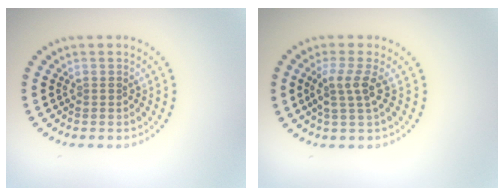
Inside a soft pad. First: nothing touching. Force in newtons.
{"total": 2.4, "press": 1.9, "slide": 1.5}